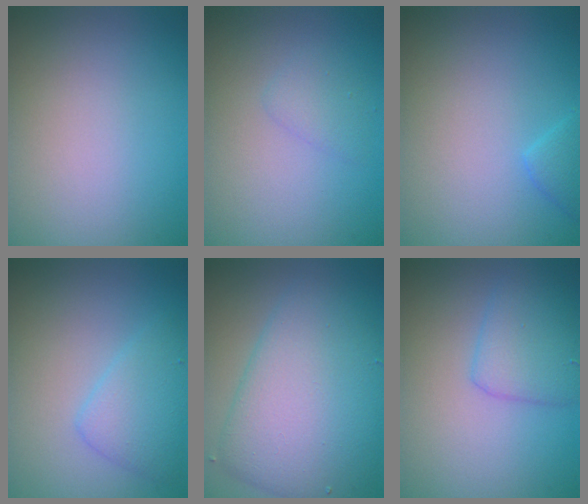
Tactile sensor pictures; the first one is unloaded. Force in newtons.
{"total": 1.3, "press": 1.3, "slide": 0.1}
{"total": 1.3, "press": 1.3, "slide": 0.1}
{"total": 3.0, "press": 3.0, "slide": 0.1}
{"total": 8.6, "press": 8.6, "slide": 0.1}
{"total": 3.1, "press": 3.1, "slide": 0.1}